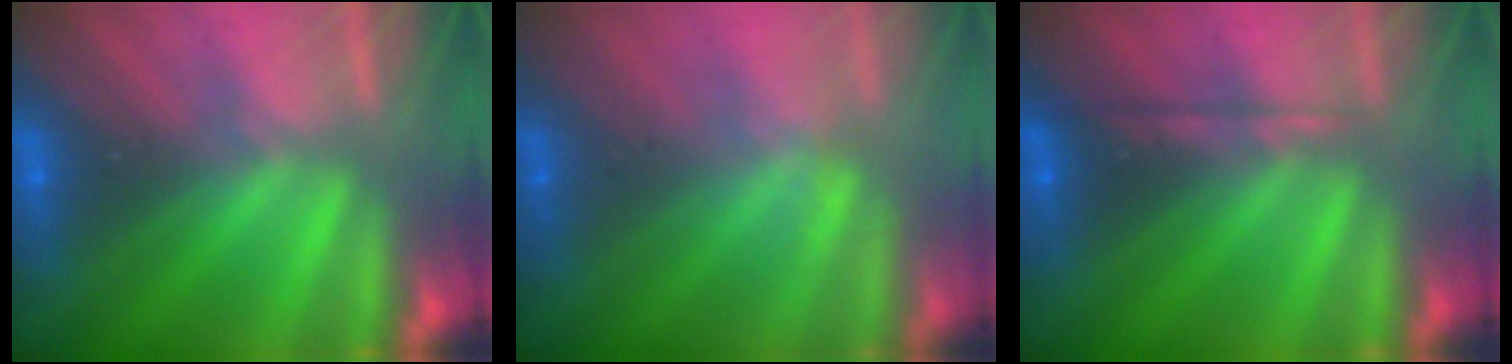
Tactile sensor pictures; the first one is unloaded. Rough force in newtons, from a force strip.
{"total": 2.4}
{"total": 2.1}